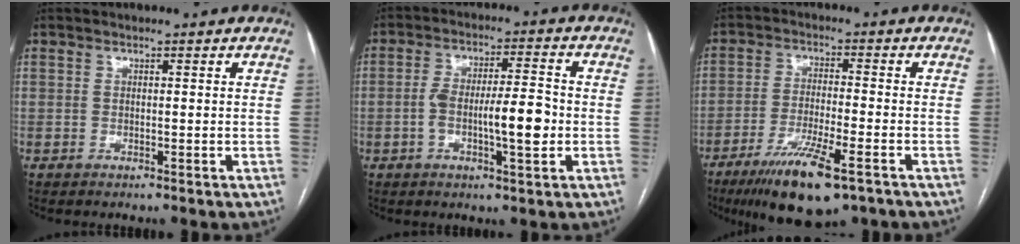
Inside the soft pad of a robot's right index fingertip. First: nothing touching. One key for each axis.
{"total": 8.9, "fx": -1.7, "fy": 1.8, "fz": 8.5, "tx": -0.146, "ty": 0.014, "tz": -0.028}
{"total": 12.0, "fx": -7.5, "fy": 2.0, "fz": 9.2, "tx": -0.164, "ty": -0.027, "tz": -0.122}